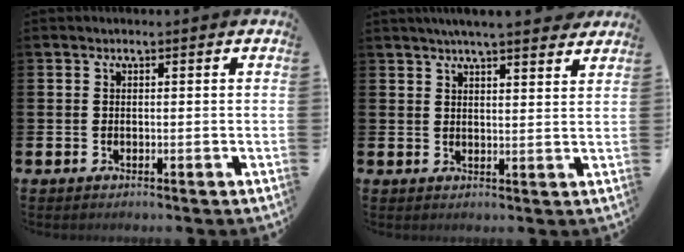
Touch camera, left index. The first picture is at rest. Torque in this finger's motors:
{"motor_torque": [0.28, -0.45, 1.05, 0.21]}